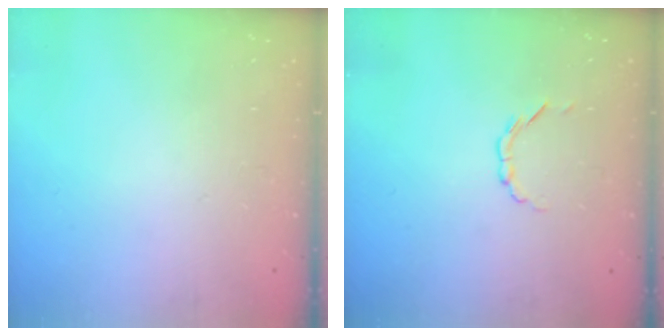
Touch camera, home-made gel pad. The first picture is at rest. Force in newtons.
{"total": 2.1, "press": 1.9, "slide": 0.7}